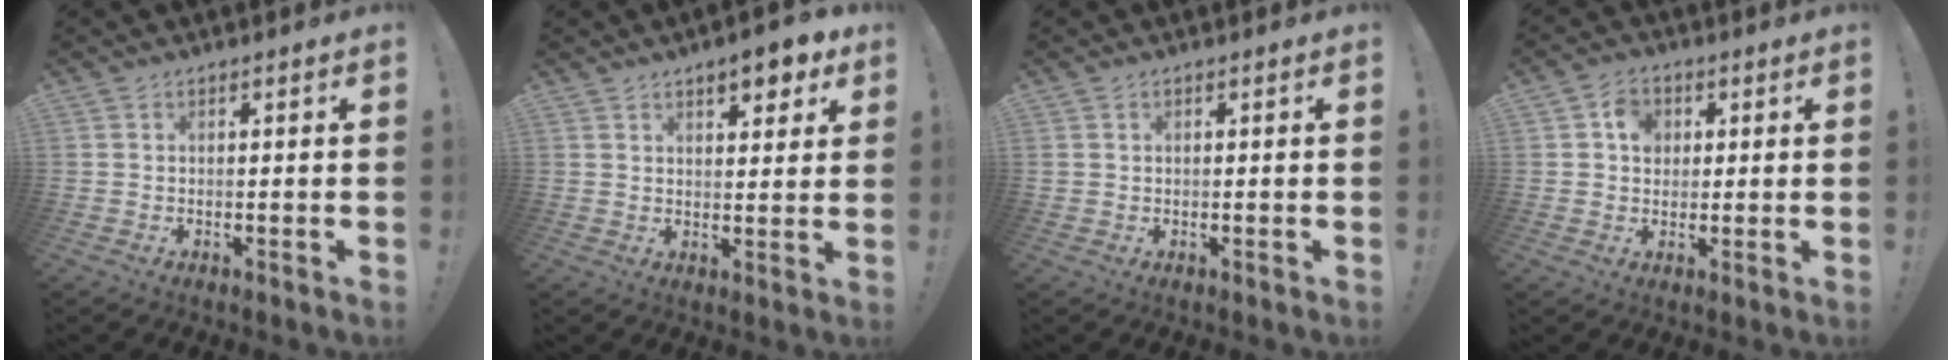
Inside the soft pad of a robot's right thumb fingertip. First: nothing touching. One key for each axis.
{"total": 7.1, "fx": 4.6, "fy": 2.5, "fz": 4.8, "tx": -0.058, "ty": -0.022, "tz": 0.075}
{"total": 0.8, "fx": 0.1, "fy": 0.8, "fz": 0.1, "tx": -0.003, "ty": 0.003, "tz": 0.002}
{"total": 6.3, "fx": 1.8, "fy": 5.4, "fz": 2.7, "tx": -0.032, "ty": -0.001, "tz": 0.031}